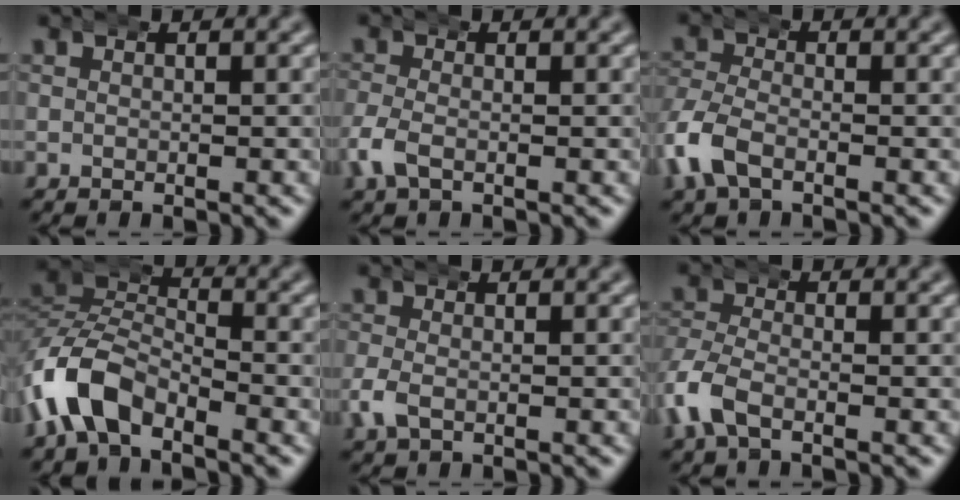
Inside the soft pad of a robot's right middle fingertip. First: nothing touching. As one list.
[{"total": 2.5, "force": [-1.1, 1.5, 1.6], "torque": [-0.051, -0.005, -0.019]}, {"total": 4.1, "force": [-1.6, 3.0, 2.3], "torque": [-0.080, -0.014, -0.026]}, {"total": 5.6, "force": [-2.5, 3.8, 3.3], "torque": [-0.085, -0.005, -0.049]}, {"total": 2.1, "force": [-0.7, 1.4, 1.4], "torque": [-0.045, -0.005, -0.011]}, {"total": 3.5, "force": [-1.5, 2.2, 2.2], "torque": [-0.076, -0.012, -0.025]}]